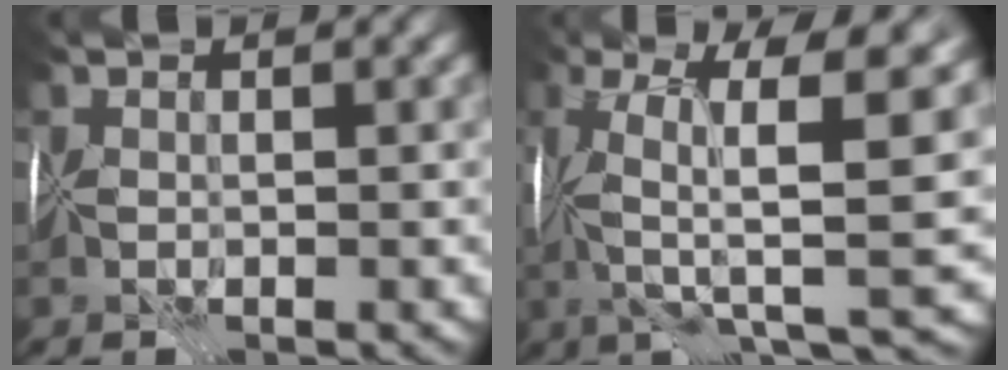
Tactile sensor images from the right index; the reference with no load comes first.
{"total": 10.8, "force": [2.1, 2.3, 10.4], "torque": [-0.182, 0.008, 0.037]}